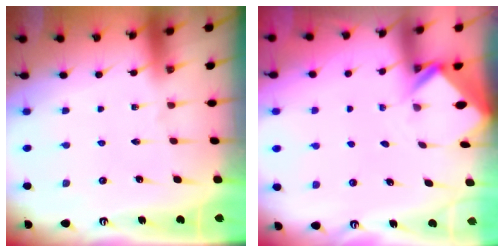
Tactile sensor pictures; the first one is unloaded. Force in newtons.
{"total": 2.7, "press": 2.7, "slide": 0.1}